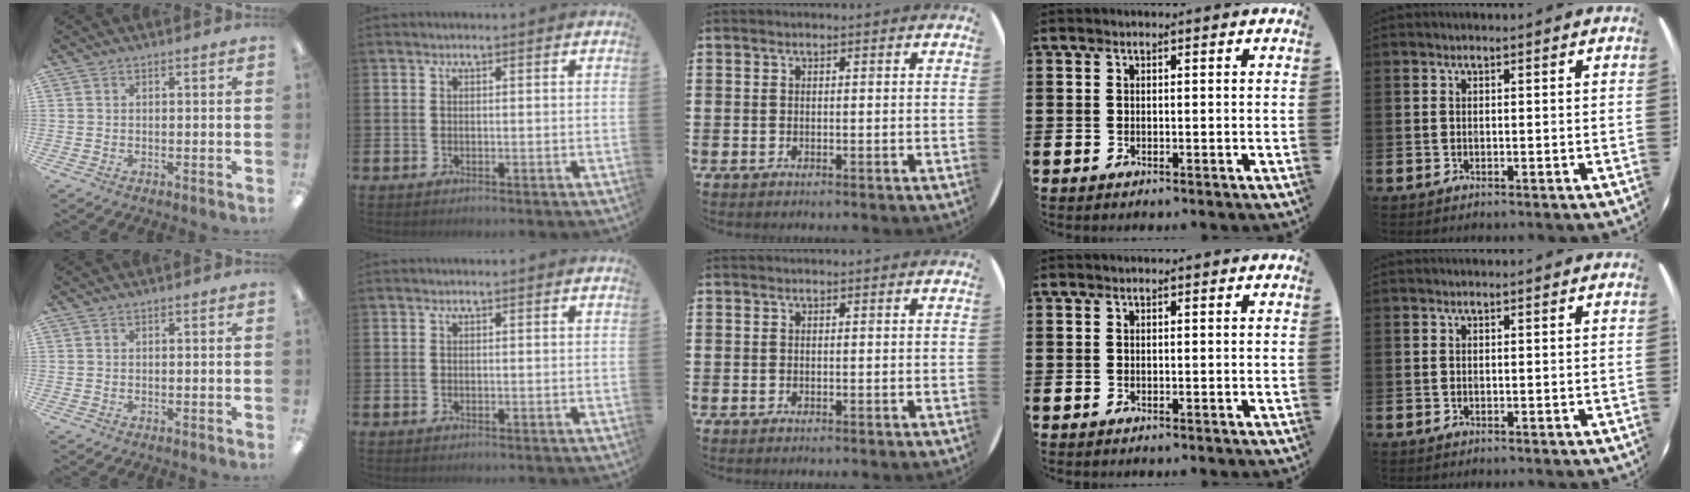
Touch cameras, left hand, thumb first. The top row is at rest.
{}